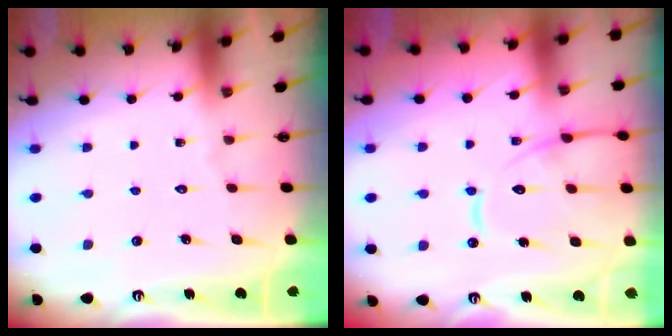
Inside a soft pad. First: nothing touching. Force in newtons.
{"total": 14.5, "press": 14.4, "slide": 1.2}